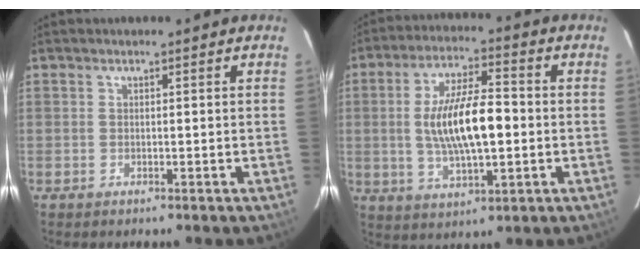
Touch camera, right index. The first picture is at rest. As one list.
[{"total": 13.5, "force": [-0.6, 4.6, 12.6], "torque": [-0.236, 0.002, -0.005]}]